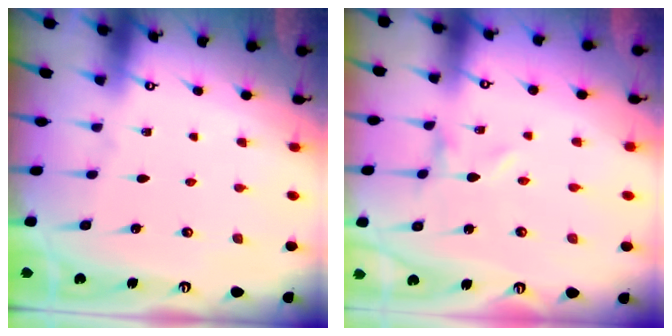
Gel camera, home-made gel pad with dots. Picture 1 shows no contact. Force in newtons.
{"total": 0.0}